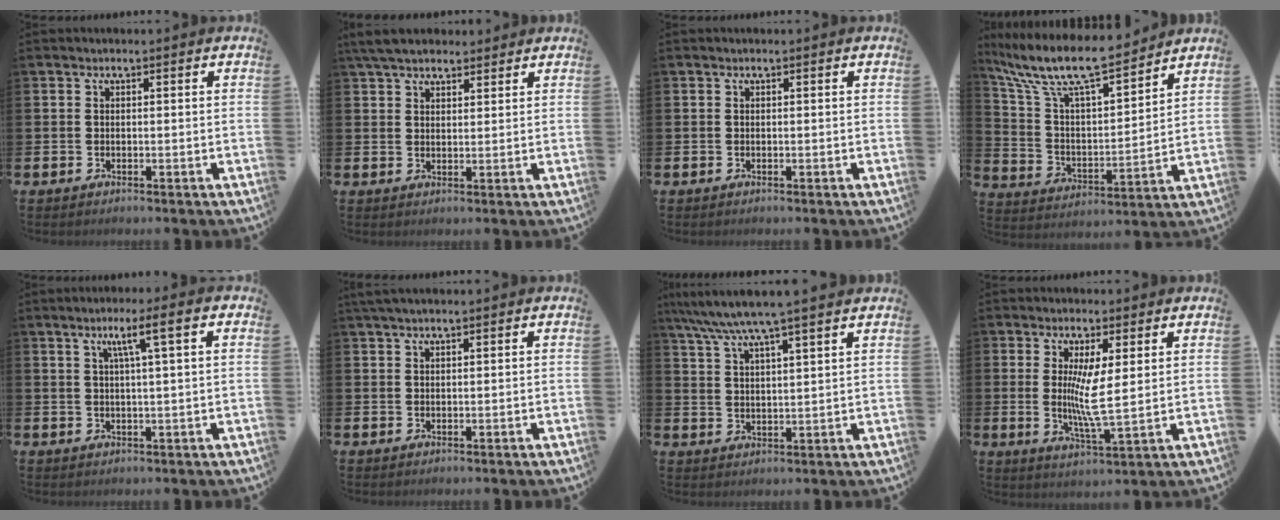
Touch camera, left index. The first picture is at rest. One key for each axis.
{"total": 5.2, "fx": 4.6, "fy": 1.7, "fz": 1.7, "tx": -0.047, "ty": -0.009, "tz": 0.086}
{"total": 0.0}
{"total": 11.2, "fx": 9.9, "fy": 2.1, "fz": 4.8, "tx": -0.142, "ty": -0.058, "tz": 0.172}
{"total": 4.6, "fx": 1.7, "fy": 0.1, "fz": 4.2, "tx": -0.085, "ty": 0.002, "tz": 0.024}
{"total": 1.7, "fx": 1.4, "fy": 0.2, "fz": 0.9, "tx": -0.019, "ty": 0.003, "tz": 0.026}
{"total": 6.9, "fx": 6.2, "fy": -0.1, "fz": 3.1, "tx": -0.084, "ty": -0.025, "tz": 0.111}
{"total": 5.7, "fx": 2.1, "fy": 0.8, "fz": 5.2, "tx": -0.087, "ty": -0.022, "tz": 0.031}